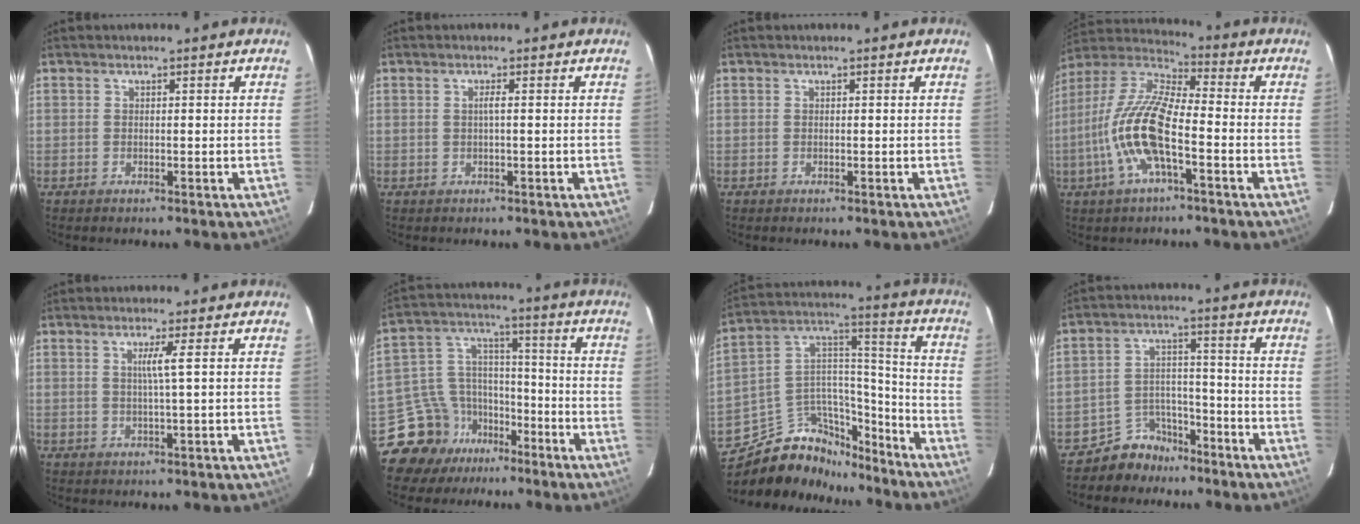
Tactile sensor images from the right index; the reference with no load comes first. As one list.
[{"total": 0.9, "force": [0.0, -0.2, 0.8], "torque": [-0.014, 0.002, -0.002]}, {"total": 0.0}, {"total": 14.8, "force": [-4.6, 4.2, 13.4], "torque": [-0.276, -0.002, -0.098]}, {"total": 2.6, "force": [0.6, -1.0, 2.3], "torque": [-0.034, -0.005, 0.012]}, {"total": 11.9, "force": [-8.9, 7.7, 1.2], "torque": [-0.049, 0.064, -0.154]}, {"total": 19.0, "force": [-14.6, 10.2, 6.7], "torque": [-0.152, 0.080, -0.226]}, {"total": 7.4, "force": [-5.9, 4.5, -0.1], "torque": [-0.004, 0.037, -0.098]}]